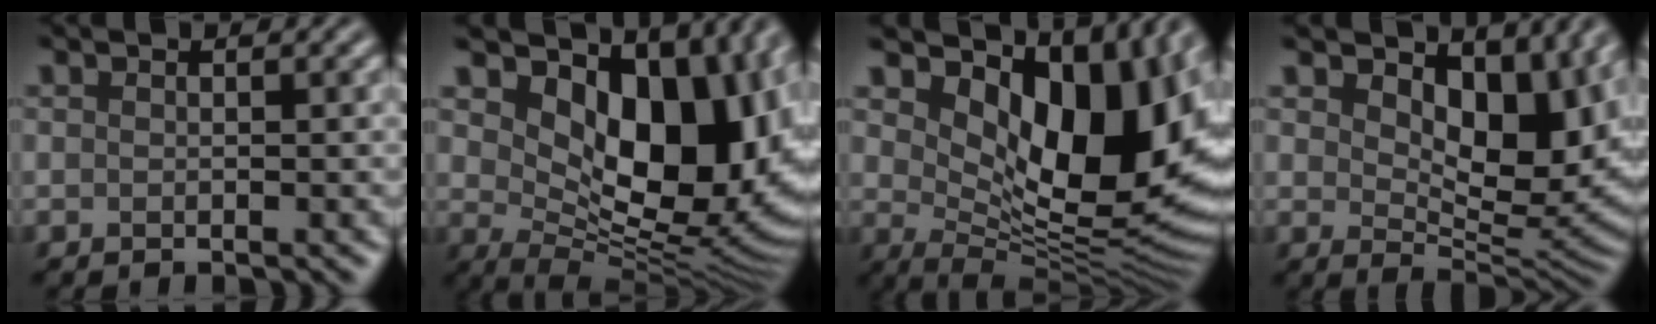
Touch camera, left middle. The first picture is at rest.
{"total": 13.5, "force": [3.9, 7.8, 10.3], "torque": [-0.125, -0.015, 0.071]}
{"total": 14.8, "force": [5.0, 7.5, 11.7], "torque": [-0.143, -0.007, 0.090]}
{"total": 9.9, "force": [3.6, 5.4, 7.5], "torque": [-0.119, -0.016, 0.059]}